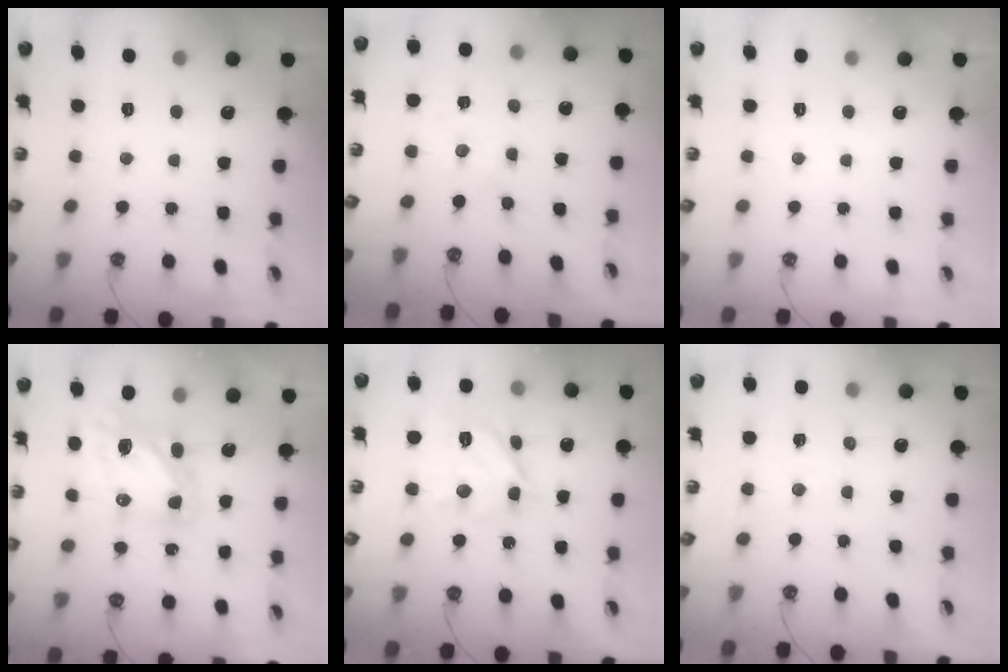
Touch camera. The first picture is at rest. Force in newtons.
{"total": 0.0}
{"total": 0.0}
{"total": 10.8, "press": 10.7, "slide": 1.2}
{"total": 15.0, "press": 14.9, "slide": 1.2}
{"total": 3.5, "press": 3.4, "slide": 0.4}